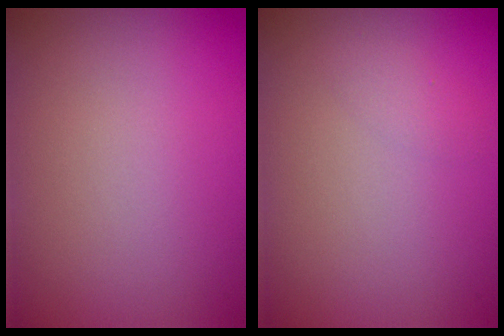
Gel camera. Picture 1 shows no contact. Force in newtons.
{"total": 0.9, "press": 0.9, "slide": 0.2}